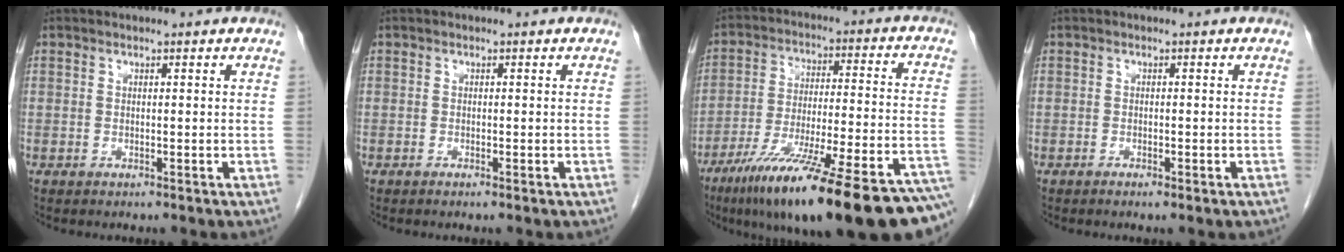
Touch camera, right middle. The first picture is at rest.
{"total": 0.8, "force": [-0.5, 0.0, 0.5], "torque": [-0.010, -0.001, -0.006]}
{"total": 28.5, "force": [-20.6, 2.0, 19.7], "torque": [-0.223, -0.022, -0.316]}
{"total": 1.6, "force": [-1.1, 0.3, 1.2], "torque": [-0.018, -0.001, -0.012]}